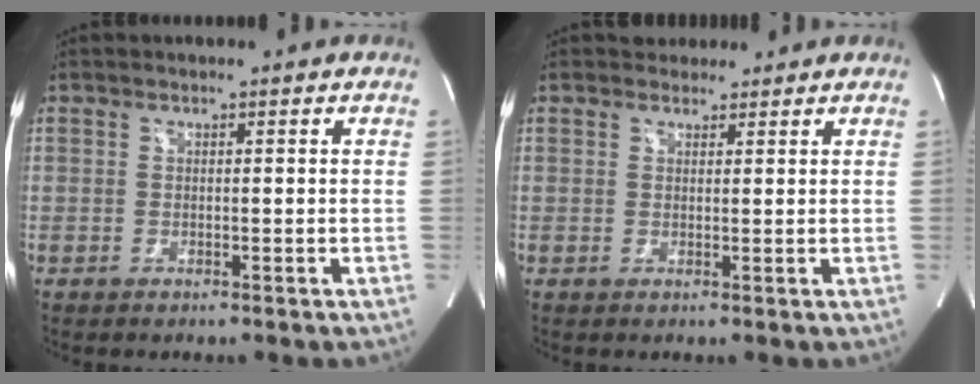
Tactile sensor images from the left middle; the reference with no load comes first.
{"total": 1.8, "force": [1.5, 1.0, -0.1], "torque": [0.000, 0.012, 0.021]}